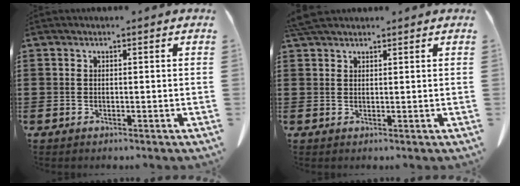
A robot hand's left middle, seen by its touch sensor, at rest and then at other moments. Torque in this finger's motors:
{"motor_torque": [0.95, 0.16, 0.16, 0.04]}